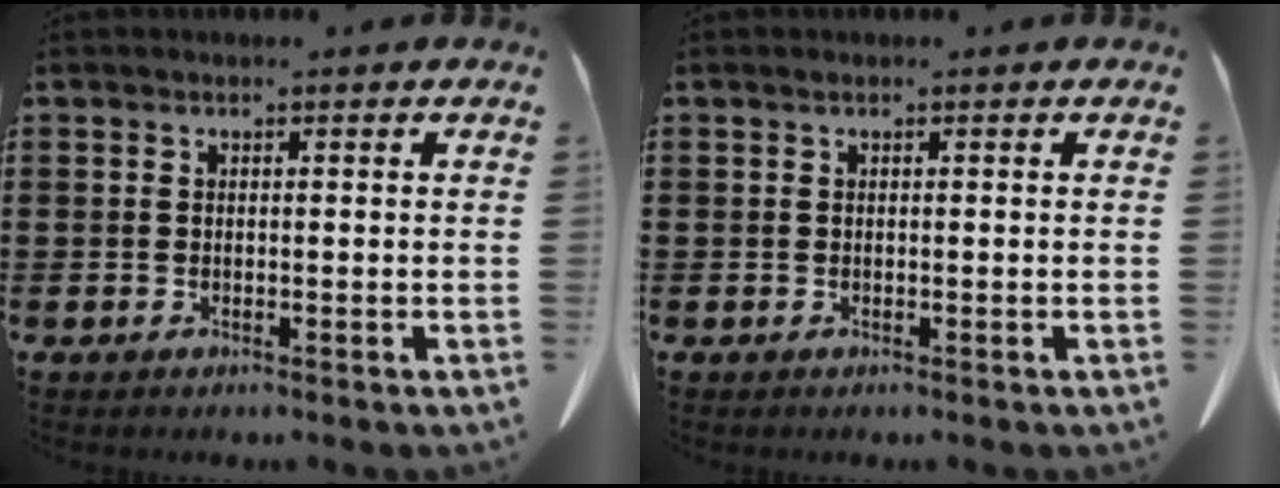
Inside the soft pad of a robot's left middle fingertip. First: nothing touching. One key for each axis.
{"total": 0.0}